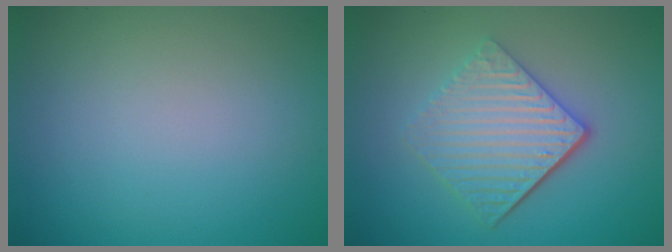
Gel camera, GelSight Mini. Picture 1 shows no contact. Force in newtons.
{"total": 5.0, "press": 3.7, "slide": 3.4}